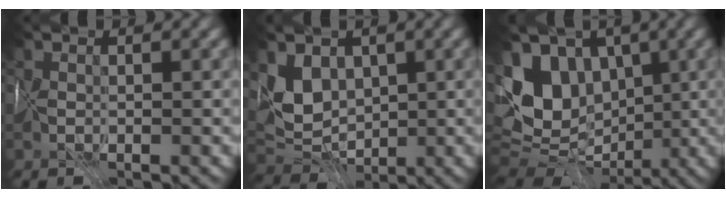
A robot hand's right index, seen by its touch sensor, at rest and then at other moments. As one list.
[{"total": 3.0, "force": [1.8, 2.2, 1.1], "torque": [-0.029, -0.003, 0.035]}, {"total": 9.1, "force": [1.7, 6.9, 5.7], "torque": [-0.114, 0.009, 0.019]}]